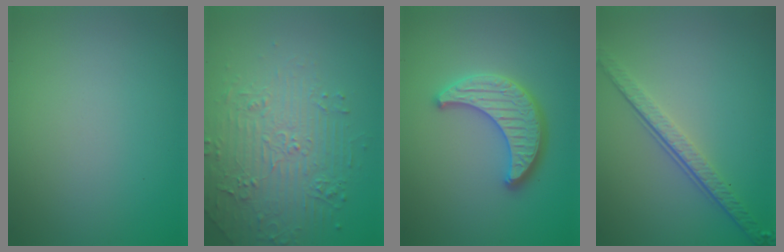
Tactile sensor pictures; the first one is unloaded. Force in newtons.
{"total": 4.9, "press": 3.9, "slide": 3.0}
{"total": 4.2, "press": 3.9, "slide": 1.5}
{"total": 3.8, "press": 2.7, "slide": 2.7}